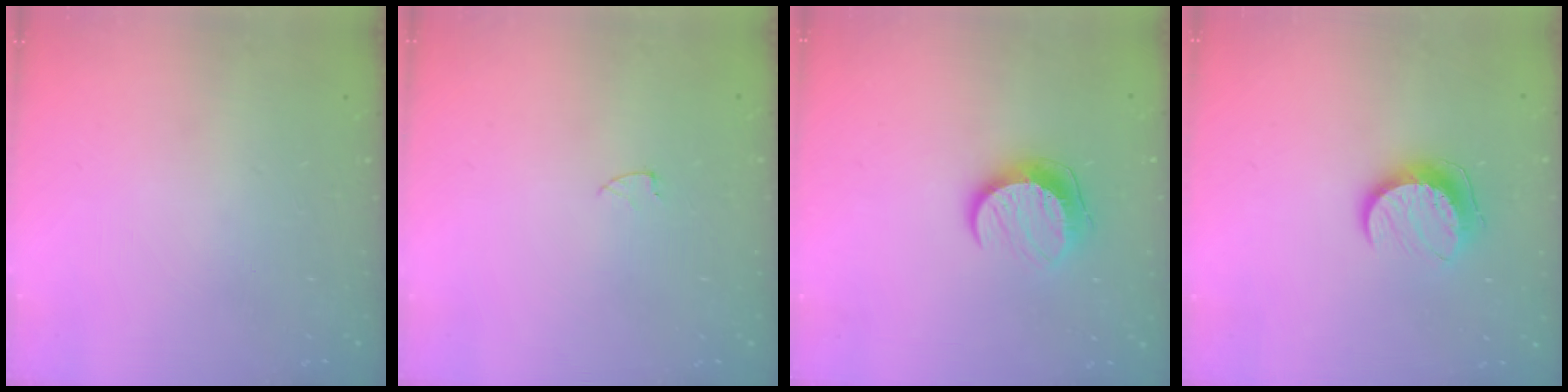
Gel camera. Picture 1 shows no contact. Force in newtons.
{"total": 2.6, "press": 2.6, "slide": 0.2}
{"total": 10.1, "press": 10.1, "slide": 0.2}
{"total": 10.3, "press": 10.3, "slide": 0.3}